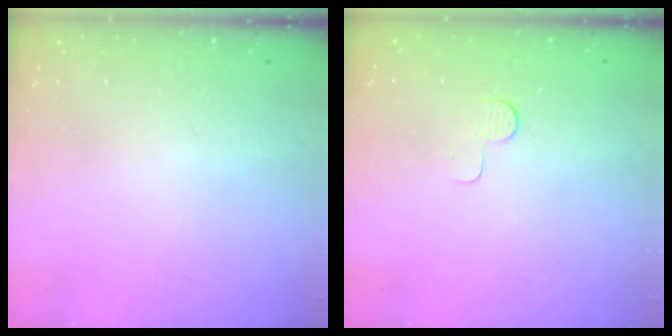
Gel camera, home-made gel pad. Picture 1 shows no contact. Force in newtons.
{"total": 4.0, "press": 4.0, "slide": 0.4}